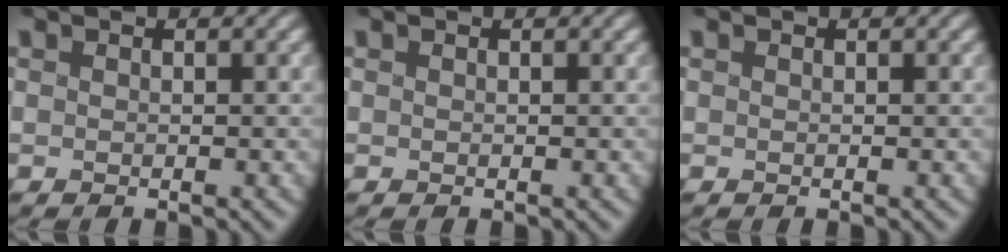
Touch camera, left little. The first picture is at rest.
{"total": 0.0}
{"total": 0.0}